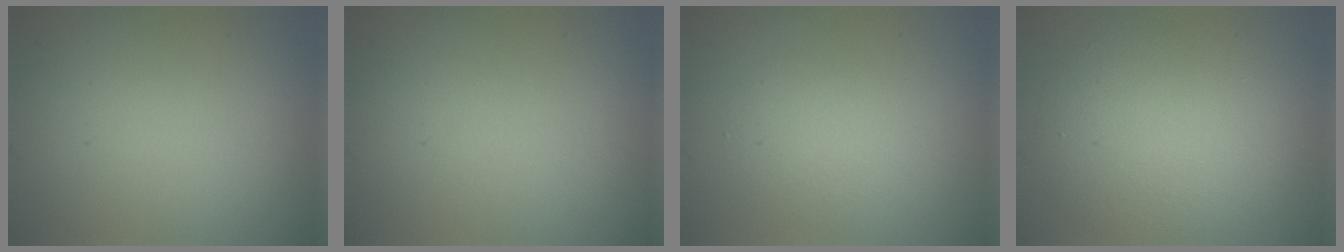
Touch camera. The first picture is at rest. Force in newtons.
{"total": 0.0}
{"total": 2.4, "press": 2.4, "slide": 0.2}
{"total": 5.9, "press": 5.9, "slide": 0.3}